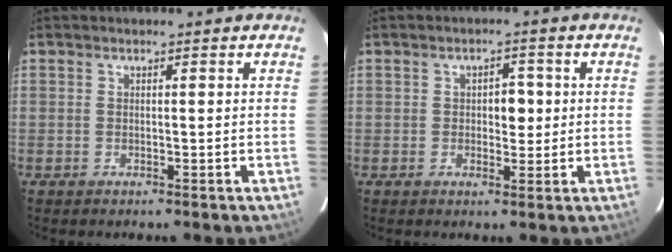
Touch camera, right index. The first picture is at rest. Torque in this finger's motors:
{"motor_torque": [0.21, 0.16, 0.03, 0.03]}